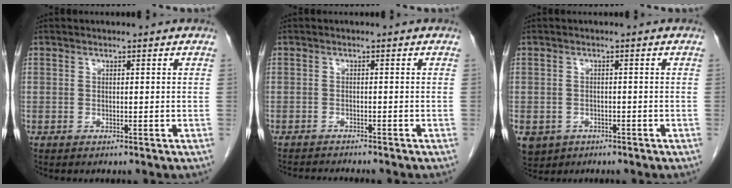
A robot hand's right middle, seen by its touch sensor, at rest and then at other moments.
{"total": 5.2, "force": [-4.9, 0.2, 1.8], "torque": [-0.021, -0.010, -0.070]}
{"total": 6.4, "force": [-3.1, 5.3, 2.1], "torque": [-0.054, -0.003, -0.043]}